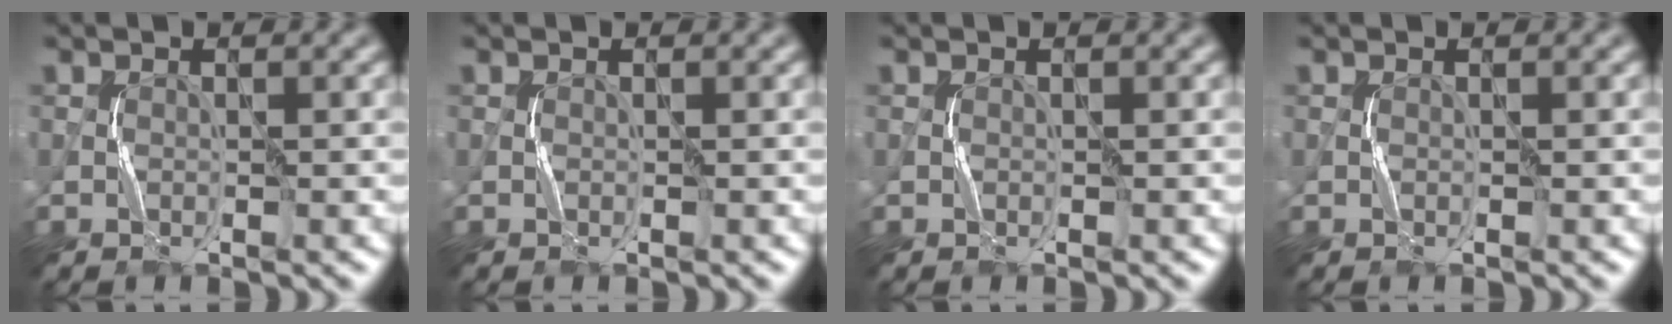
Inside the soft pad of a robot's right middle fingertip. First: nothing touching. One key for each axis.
{"total": 0.0}
{"total": 0.0}
{"total": 0.0}